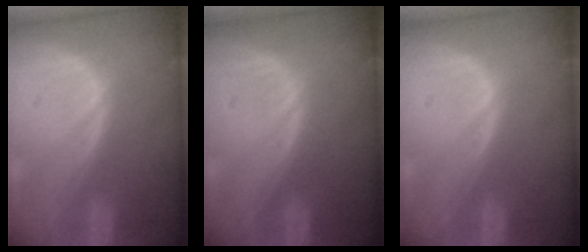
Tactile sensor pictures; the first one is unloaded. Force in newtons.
{"total": 0.0}
{"total": 0.0}